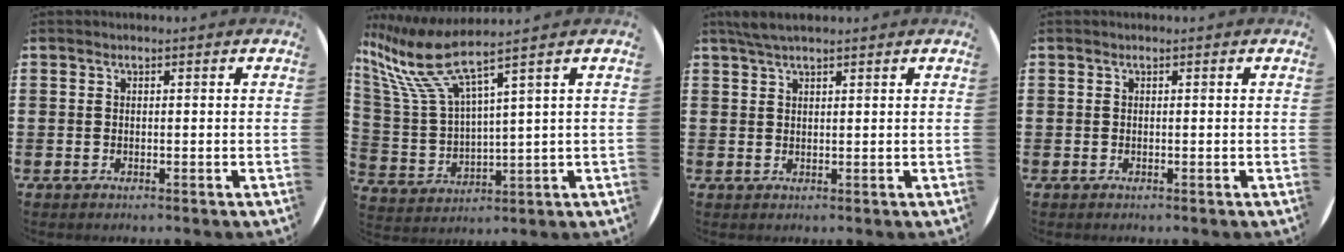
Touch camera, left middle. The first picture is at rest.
{"total": 9.3, "force": [6.7, 1.5, 6.3], "torque": [-0.163, -0.025, 0.111]}
{"total": 2.3, "force": [2.0, 0.3, 1.2], "torque": [-0.026, 0.004, 0.036]}
{"total": 0.0}